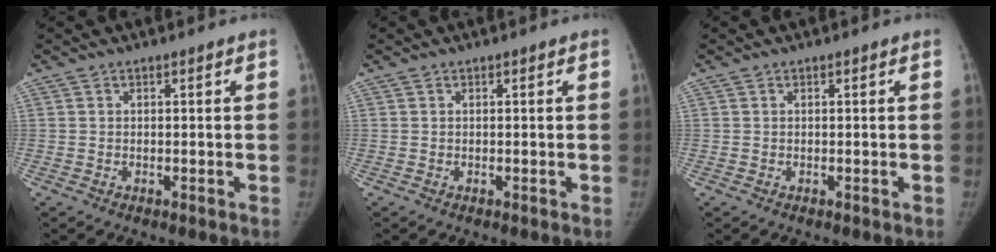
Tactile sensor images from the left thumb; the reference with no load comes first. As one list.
[{"total": 0.0}, {"total": 0.0}]